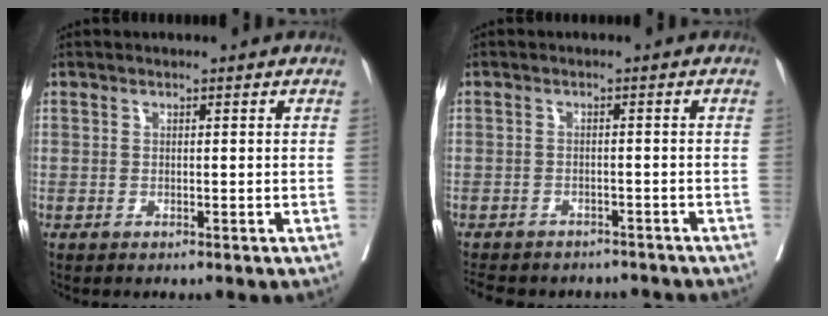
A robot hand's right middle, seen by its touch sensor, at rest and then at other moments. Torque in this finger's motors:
{"motor_torque": [1.02, -1.12, 0.14, 0.04]}